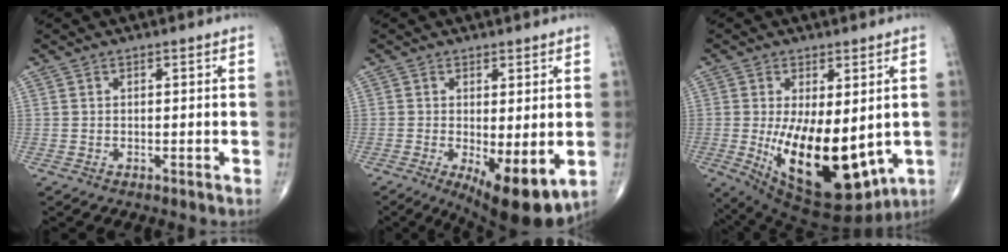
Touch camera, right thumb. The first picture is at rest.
{"total": 10.8, "force": [-2.7, 3.6, 9.8], "torque": [-0.142, -0.027, -0.031]}
{"total": 19.5, "force": [-2.5, 9.1, 17.1], "torque": [-0.269, -0.033, -0.007]}